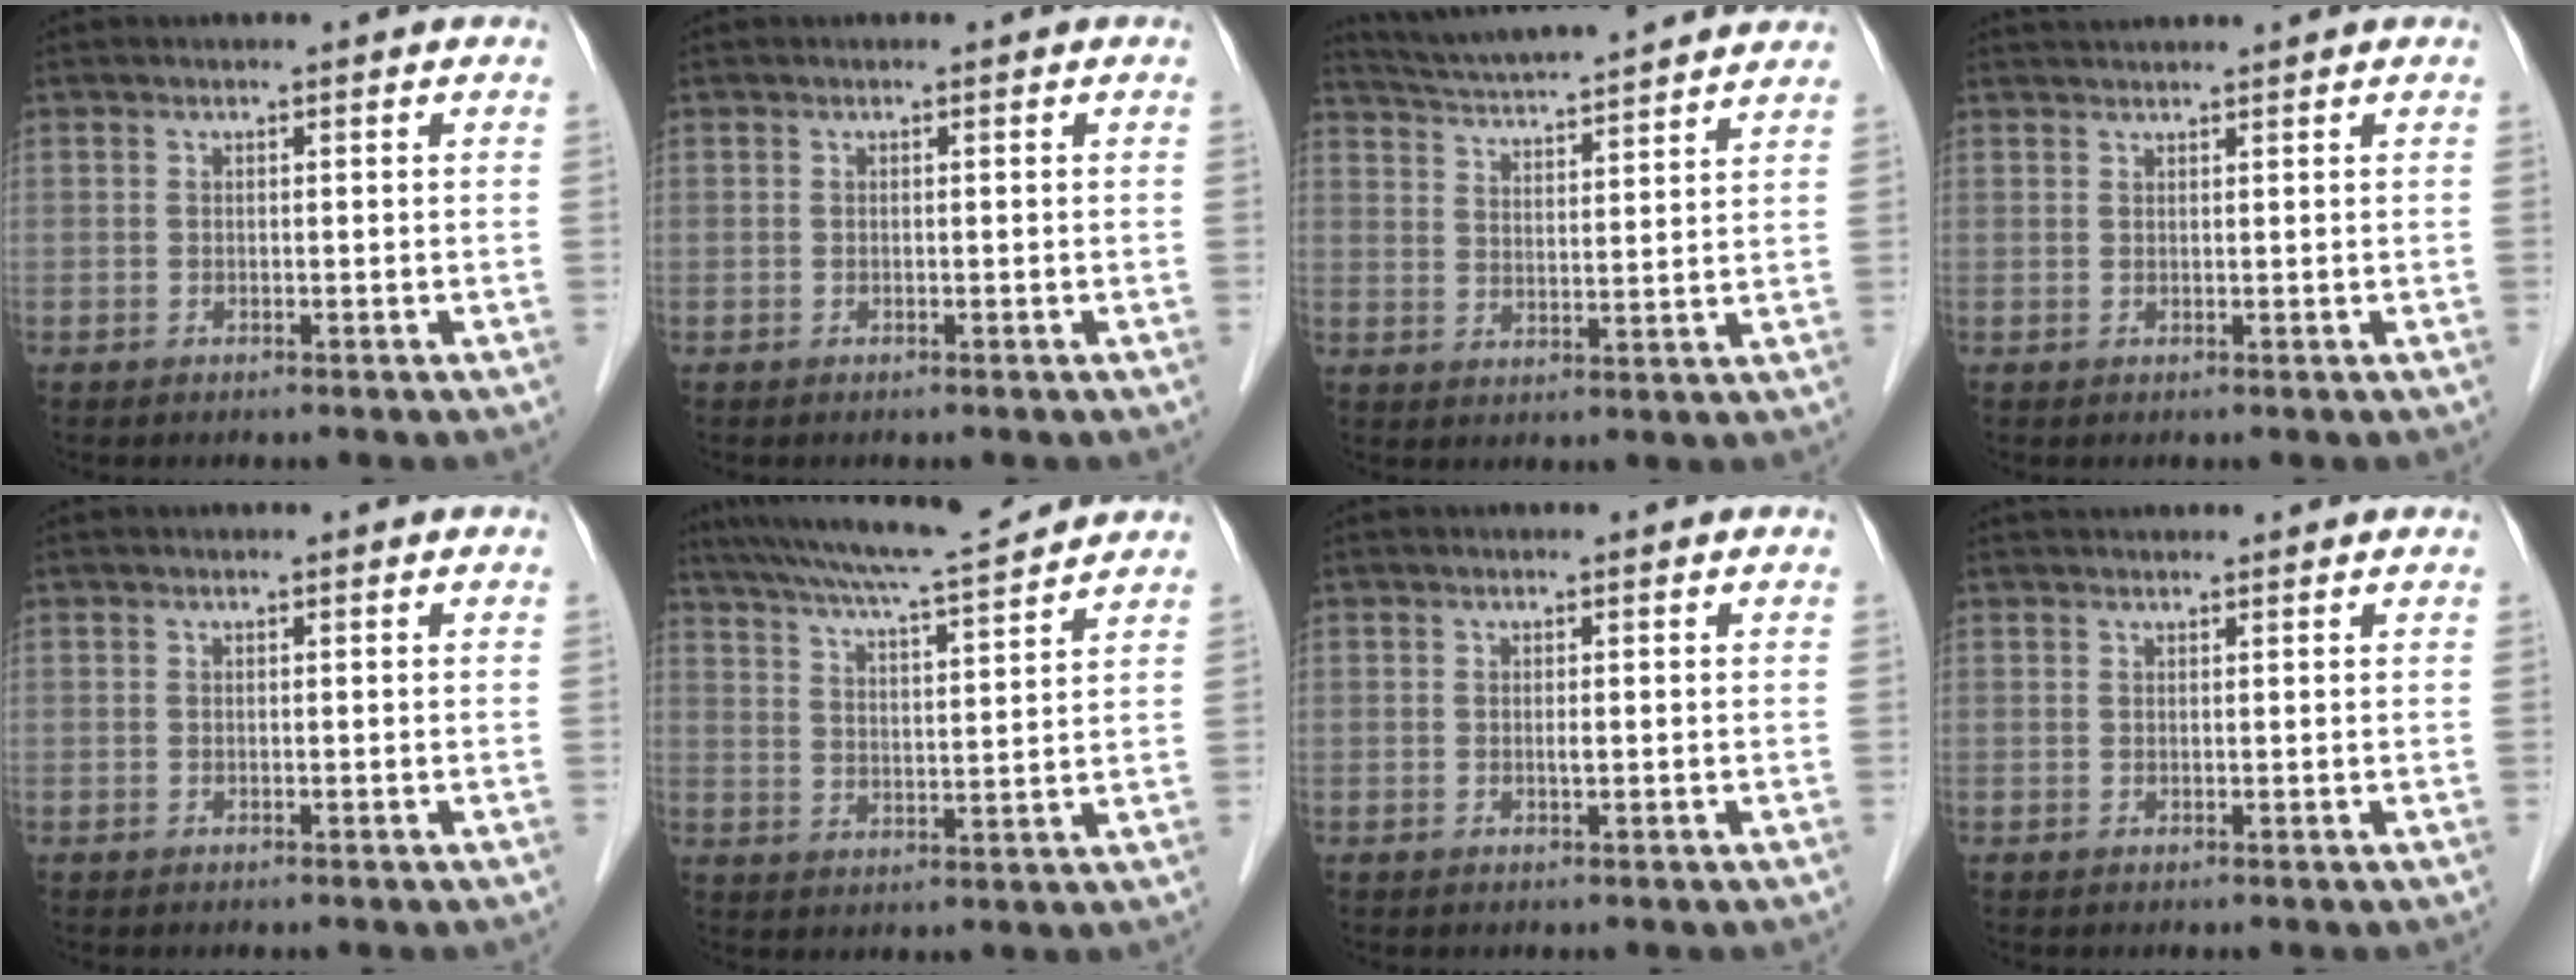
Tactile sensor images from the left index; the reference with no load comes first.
{"total": 0.0}
{"total": 17.6, "force": [16.1, 0.7, 7.0], "torque": [-0.122, 0.026, 0.232]}
{"total": 3.7, "force": [3.4, -0.6, 1.1], "torque": [-0.011, 0.030, 0.058]}
{"total": 0.0}
{"total": 14.2, "force": [12.9, -0.3, 5.9], "torque": [-0.112, 0.017, 0.196]}
{"total": 0.5, "force": [0.1, 0.0, 0.5], "torque": [-0.012, -0.001, 0.000]}
{"total": 4.2, "force": [4.0, 0.5, 1.2], "torque": [-0.013, 0.035, 0.051]}